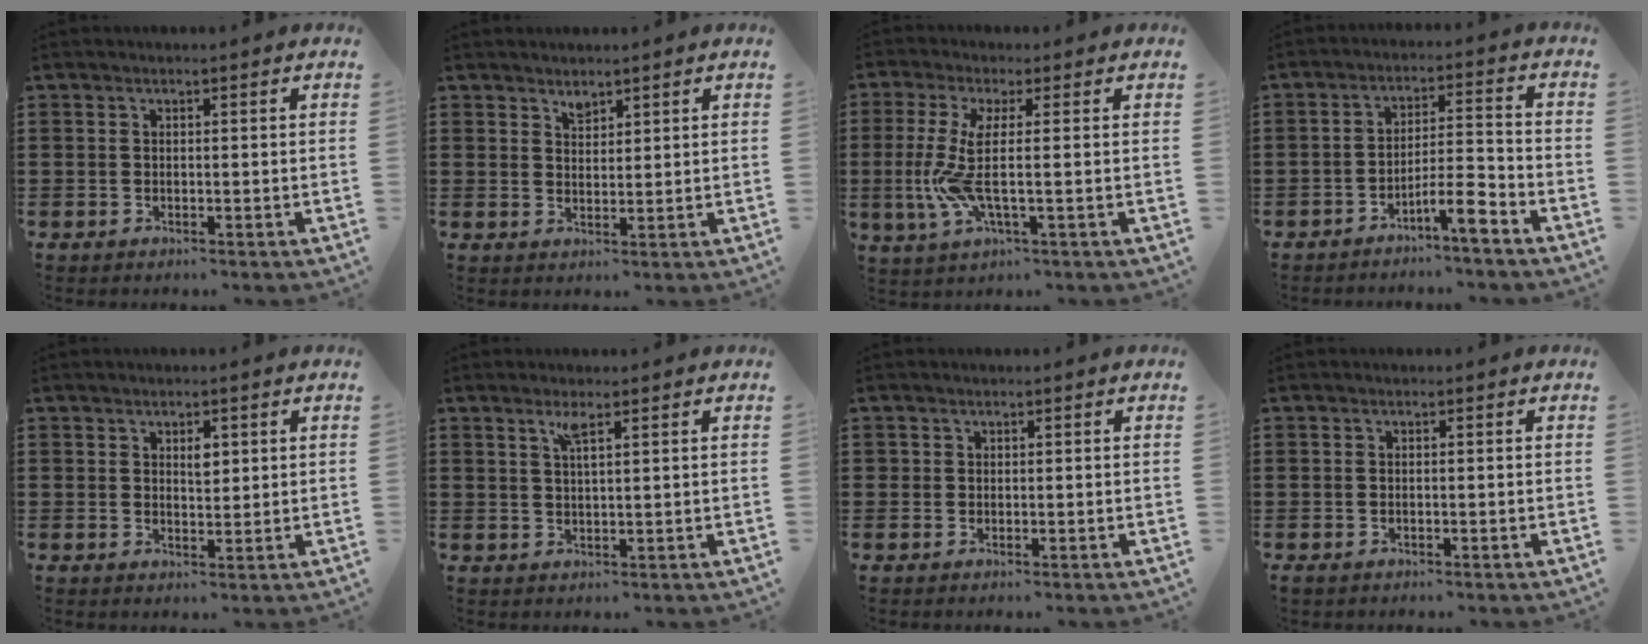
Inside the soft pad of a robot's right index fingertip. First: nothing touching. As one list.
[{"total": 1.7, "force": [1.5, 0.8, 0.3], "torque": [-0.008, 0.002, 0.030]}, {"total": 7.9, "force": [-0.3, 1.1, 7.8], "torque": [-0.193, -0.029, -0.017]}, {"total": 6.1, "force": [-4.5, 0.8, 4.1], "torque": [-0.067, 0.004, -0.082]}, {"total": 2.6, "force": [1.1, 1.3, 1.9], "torque": [-0.026, -0.001, 0.014]}, {"total": 2.4, "force": [1.4, 0.2, 1.9], "torque": [-0.042, 0.000, 0.023]}, {"total": 0.7, "force": [0.1, 0.7, 0.0], "torque": [-0.001, 0.006, 0.002]}, {"total": 0.6, "force": [-0.3, 0.2, 0.4], "torque": [-0.011, -0.003, -0.005]}]